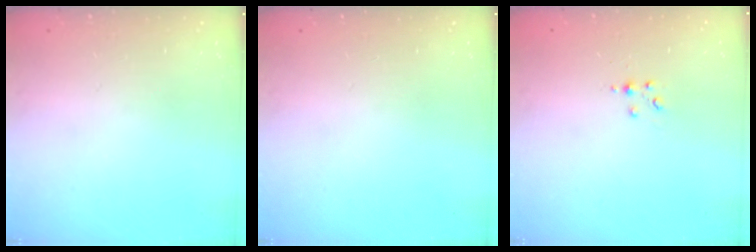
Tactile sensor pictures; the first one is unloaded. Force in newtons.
{"total": 0.0}
{"total": 2.9, "press": 2.9, "slide": 0.4}